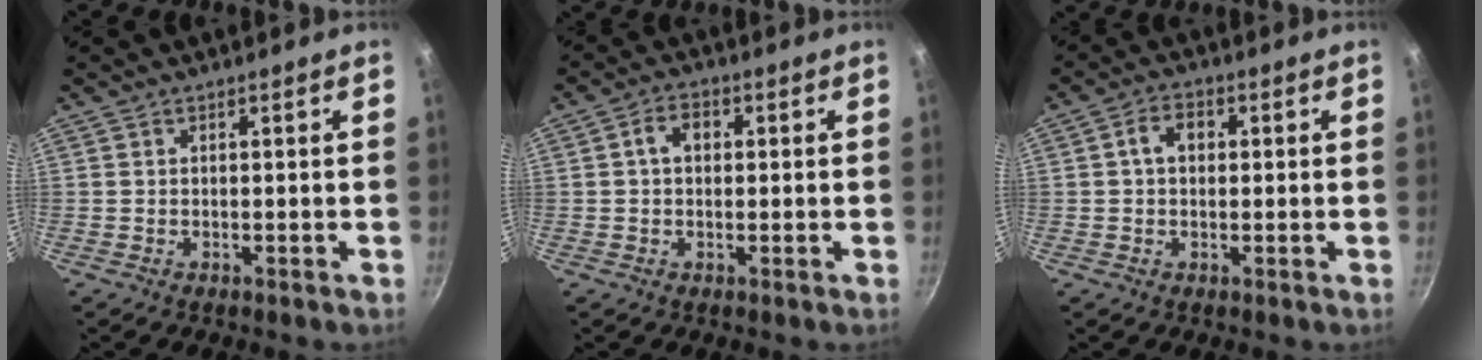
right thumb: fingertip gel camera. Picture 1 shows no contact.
{"total": 4.3, "force": [0.7, 3.1, 2.9], "torque": [-0.033, 0.012, 0.005]}
{"total": 4.6, "force": [0.7, 3.3, 3.1], "torque": [-0.035, 0.012, 0.005]}